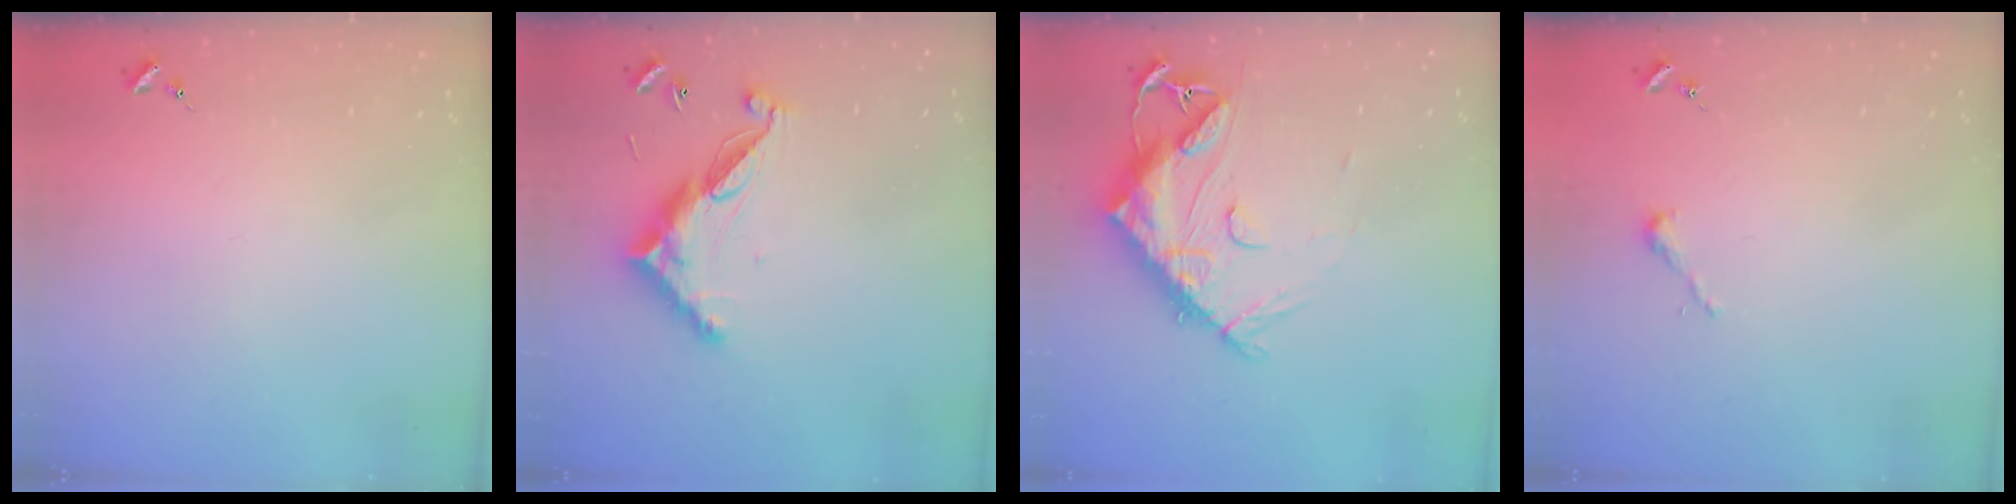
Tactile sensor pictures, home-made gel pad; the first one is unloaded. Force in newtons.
{"total": 12.2, "press": 12.1, "slide": 0.3}
{"total": 14.3, "press": 14.2, "slide": 1.3}
{"total": 2.5, "press": 2.5, "slide": 0.2}